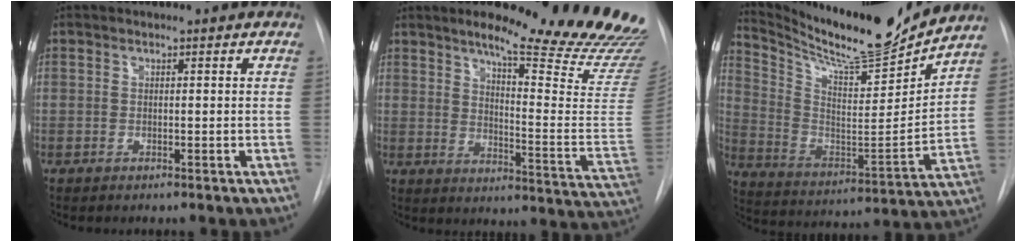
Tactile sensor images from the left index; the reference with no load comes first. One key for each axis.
{"total": 23.6, "fx": 19.6, "fy": 1.2, "fz": 13.1, "tx": -0.166, "ty": -0.112, "tz": 0.238}
{"total": 17.7, "fx": 16.5, "fy": 0.7, "fz": 6.3, "tx": -0.137, "ty": -0.058, "tz": 0.269}